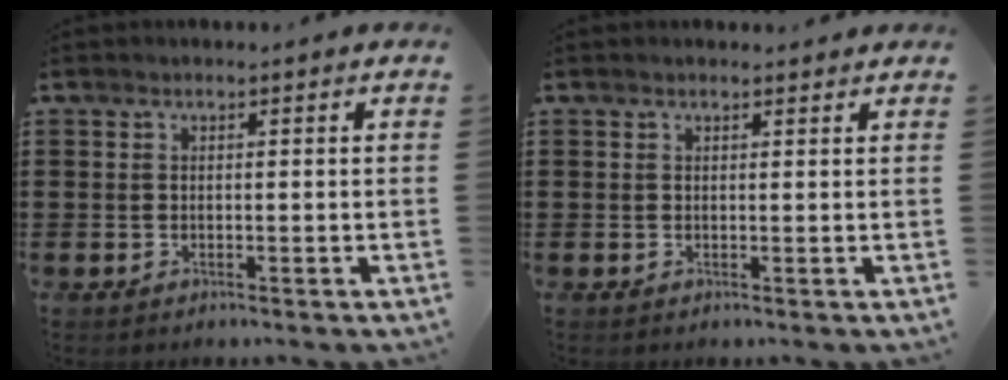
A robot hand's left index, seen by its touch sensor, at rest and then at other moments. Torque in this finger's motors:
{"motor_torque": [-0.03, -0.04, -0.13, -0.08]}